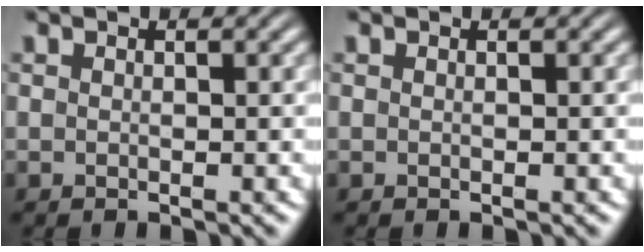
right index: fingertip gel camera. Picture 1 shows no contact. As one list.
[{"total": 0.0}]